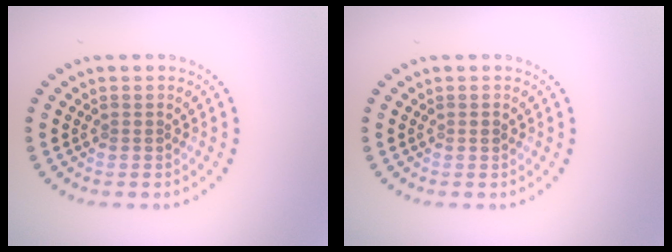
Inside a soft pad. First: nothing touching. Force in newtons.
{"total": 0.7, "press": 0.7, "slide": 0.2}